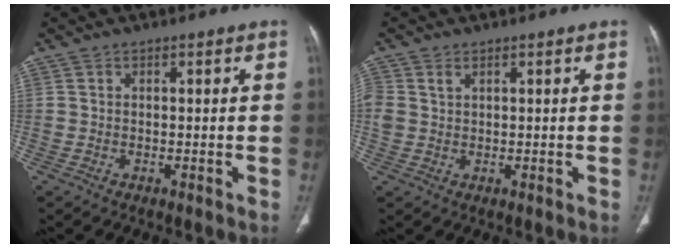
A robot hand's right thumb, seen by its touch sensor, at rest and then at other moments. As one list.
[{"total": 2.9, "force": [1.0, 2.1, 1.6], "torque": [-0.041, 0.006, 0.027]}]